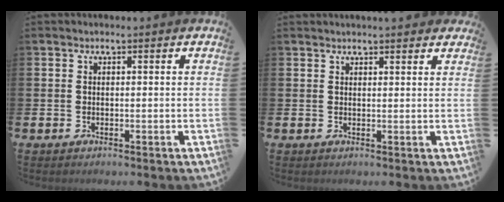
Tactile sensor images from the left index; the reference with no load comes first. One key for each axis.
{"total": 1.7, "fx": 1.7, "fy": 0.1, "fz": 0.1, "tx": 0.007, "ty": -0.007, "tz": 0.029}